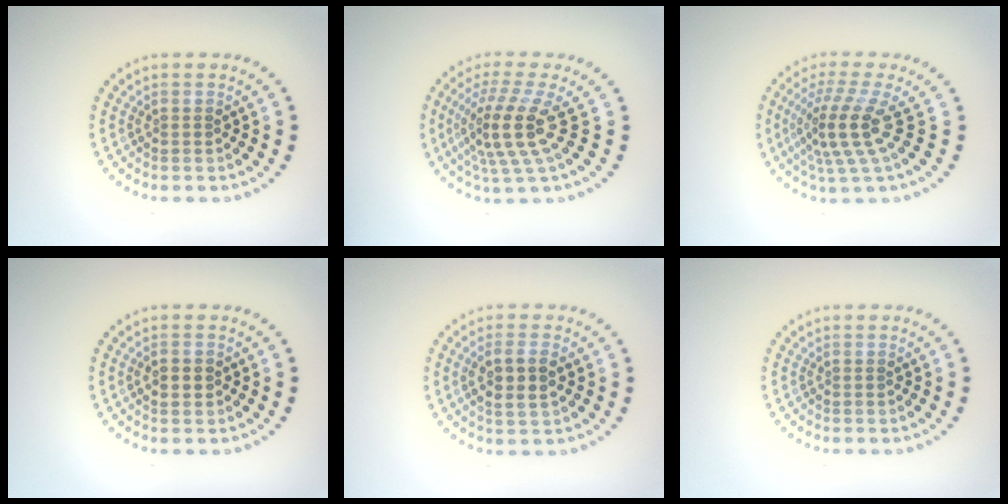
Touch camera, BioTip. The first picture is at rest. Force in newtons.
{"total": 4.7, "press": 3.4, "slide": 3.3}
{"total": 4.4, "press": 3.0, "slide": 3.2}
{"total": 2.1, "press": 2.1, "slide": 0.2}
{"total": 2.8, "press": 2.7, "slide": 0.8}
{"total": 0.0}